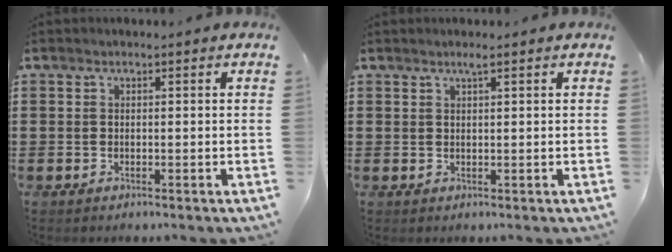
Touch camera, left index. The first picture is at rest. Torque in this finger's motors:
{"motor_torque": [0.08, -0.11, -0.05, 0.00]}